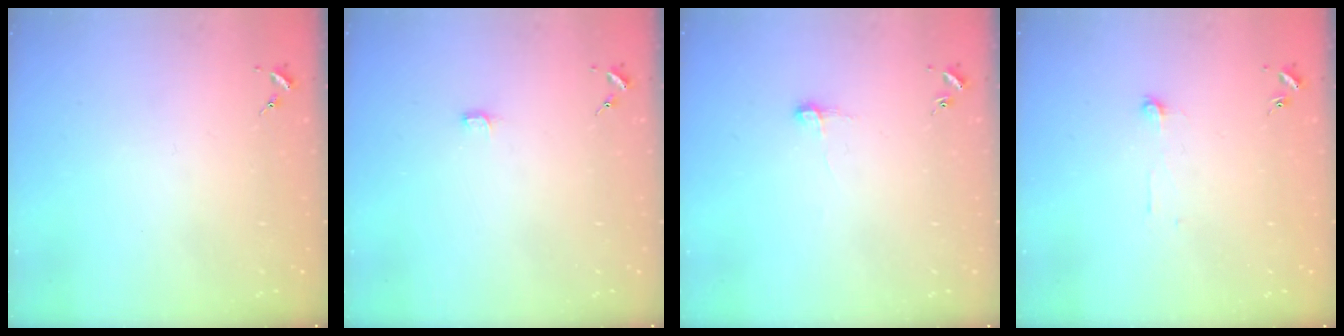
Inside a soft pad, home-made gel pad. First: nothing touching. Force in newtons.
{"total": 2.7, "press": 2.7, "slide": 0.3}
{"total": 5.6, "press": 5.6, "slide": 0.5}
{"total": 3.9, "press": 3.9, "slide": 0.3}